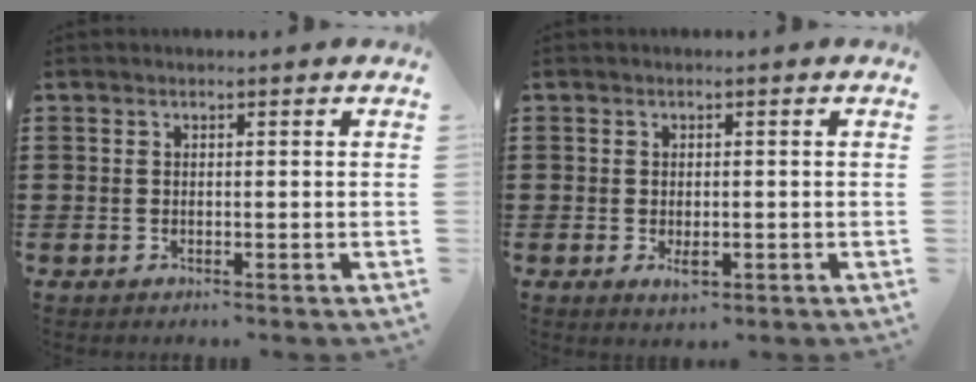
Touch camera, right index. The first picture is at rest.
{"total": 1.9, "force": [-0.6, 1.0, 1.6], "torque": [-0.029, -0.001, -0.010]}